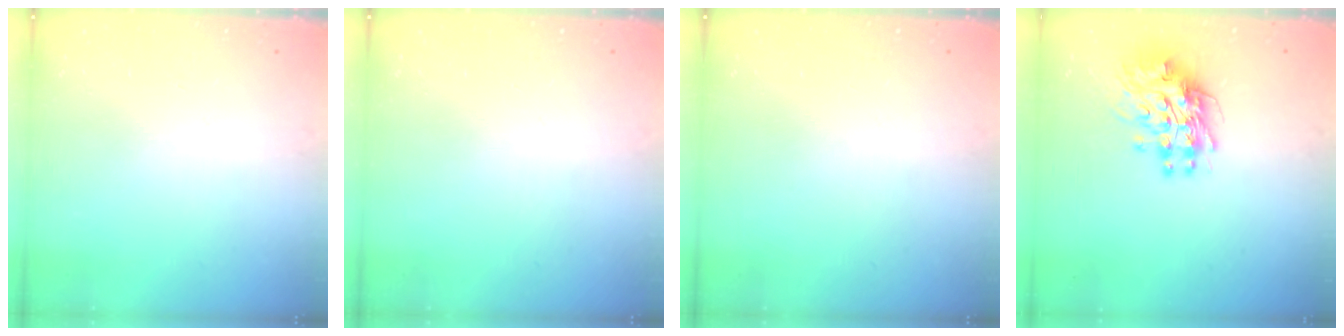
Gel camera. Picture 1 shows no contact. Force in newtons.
{"total": 0.0}
{"total": 0.0}
{"total": 11.2, "press": 11.2, "slide": 0.9}